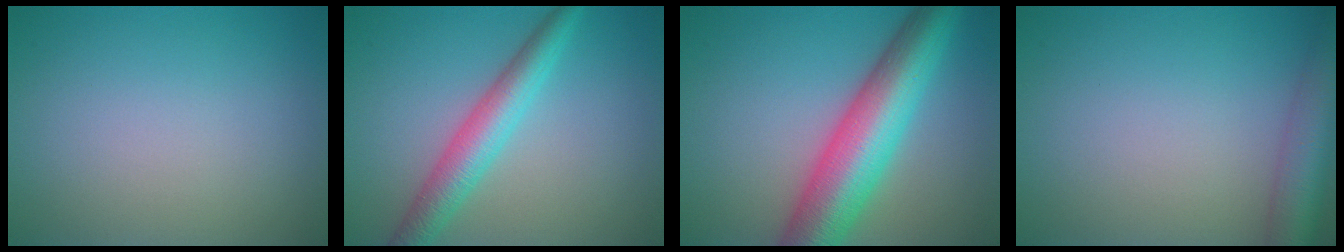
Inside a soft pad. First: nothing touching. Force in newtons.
{"total": 4.5, "press": 4.5, "slide": 0.1}
{"total": 10.0, "press": 10.0, "slide": 0.3}
{"total": 5.5, "press": 5.5, "slide": 0.3}